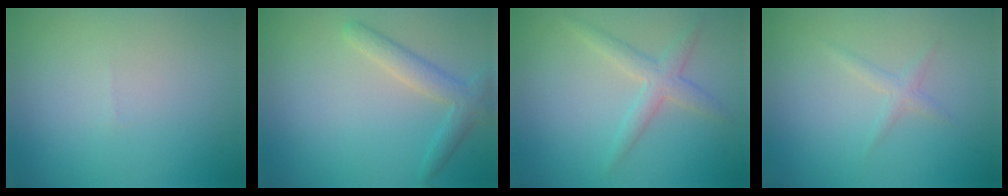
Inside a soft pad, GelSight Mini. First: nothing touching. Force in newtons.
{"total": 2.7, "press": 2.7, "slide": 0.1}
{"total": 2.5, "press": 2.5, "slide": 0.1}
{"total": 1.2, "press": 1.2, "slide": 0.0}